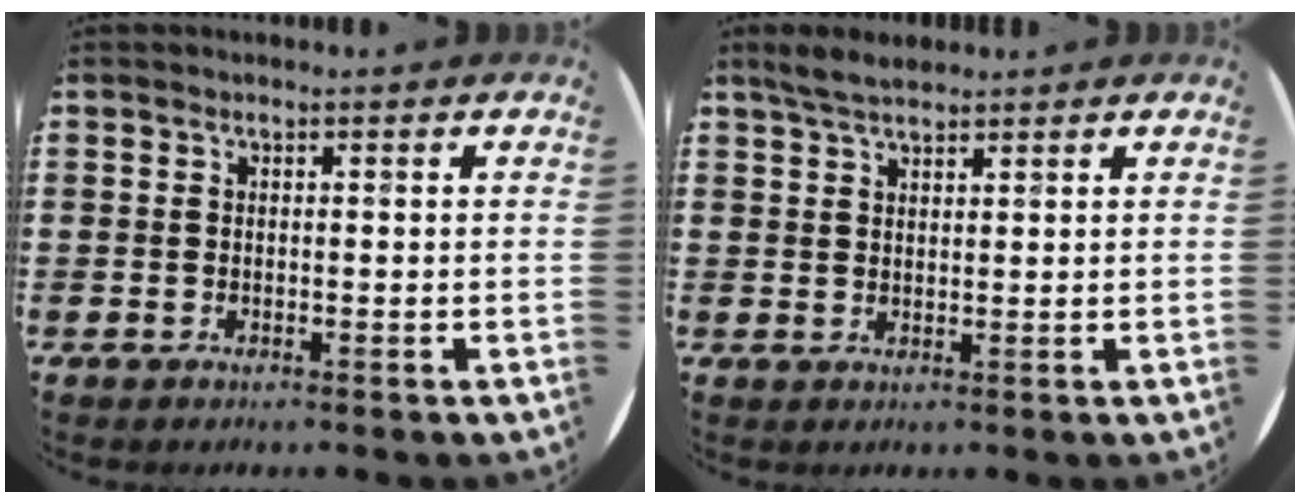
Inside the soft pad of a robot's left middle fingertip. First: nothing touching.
{"total": 3.1, "force": [2.6, 0.8, 1.3], "torque": [-0.030, 0.005, 0.049]}